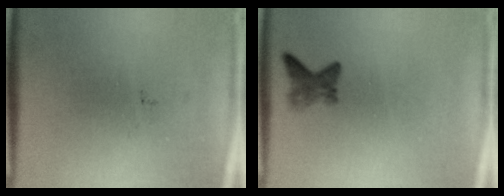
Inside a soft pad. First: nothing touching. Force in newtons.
{"total": 2.0}